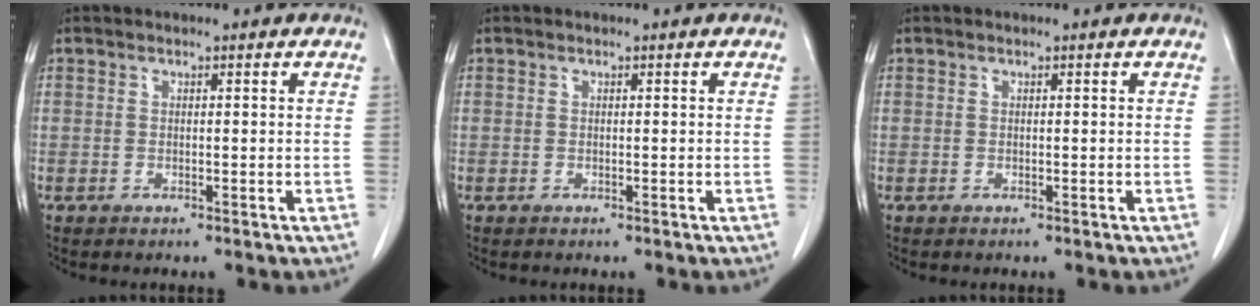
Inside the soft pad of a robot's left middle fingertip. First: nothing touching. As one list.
[{"total": 0.0}, {"total": 0.0}]